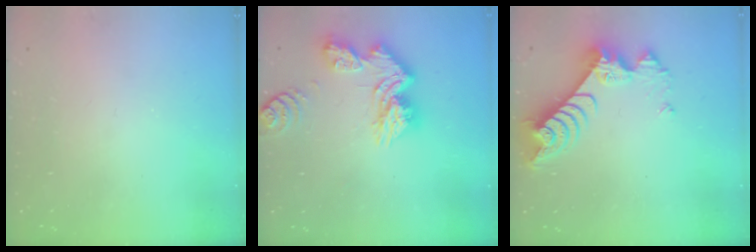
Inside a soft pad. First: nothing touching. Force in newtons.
{"total": 13.2, "press": 13.2, "slide": 1.2}
{"total": 9.3, "press": 9.3, "slide": 1.0}